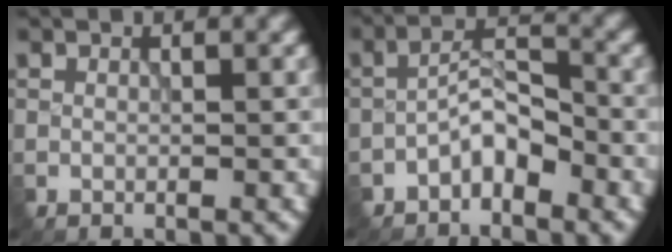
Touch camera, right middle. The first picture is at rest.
{"total": 3.0, "force": [-2.0, 1.2, 1.9], "torque": [-0.024, 0.019, -0.044]}